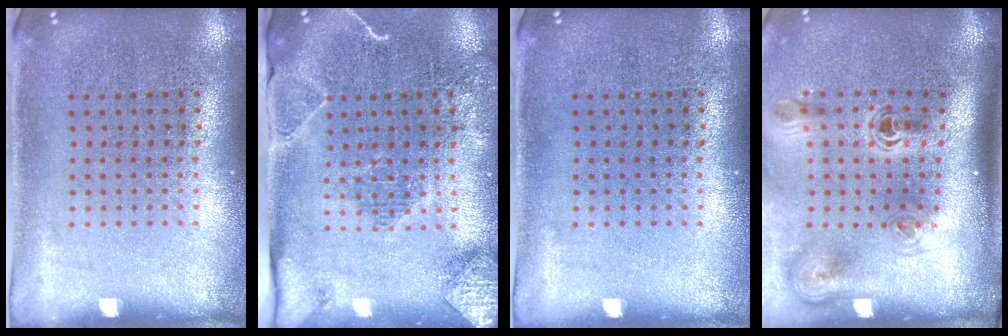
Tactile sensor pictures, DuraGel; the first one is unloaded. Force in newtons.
{"total": 2.0, "press": 1.9, "slide": 0.3}
{"total": 0.0}
{"total": 2.3, "press": 1.5, "slide": 1.8}